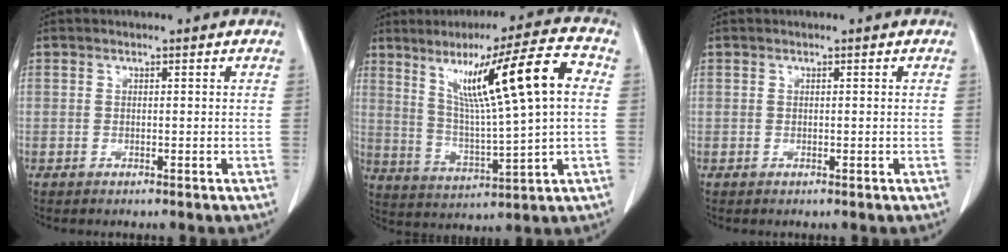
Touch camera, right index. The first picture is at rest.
{"total": 15.8, "force": [4.4, 0.3, 15.2], "torque": [-0.247, 0.014, 0.075]}
{"total": 0.0}